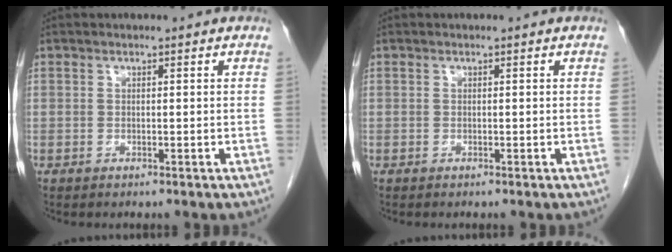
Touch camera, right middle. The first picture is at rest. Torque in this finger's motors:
{"motor_torque": [0.26, -0.01, 0.03, 0.01]}